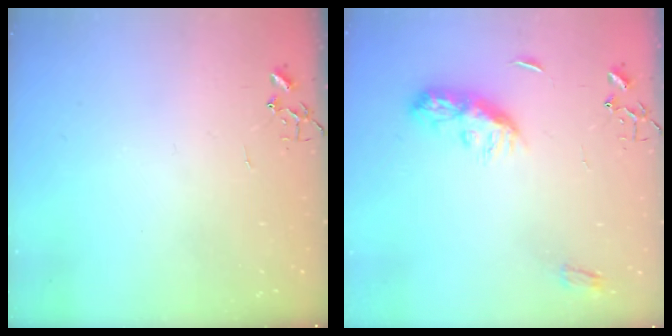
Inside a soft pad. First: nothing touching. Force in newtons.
{"total": 9.9, "press": 9.9, "slide": 0.0}